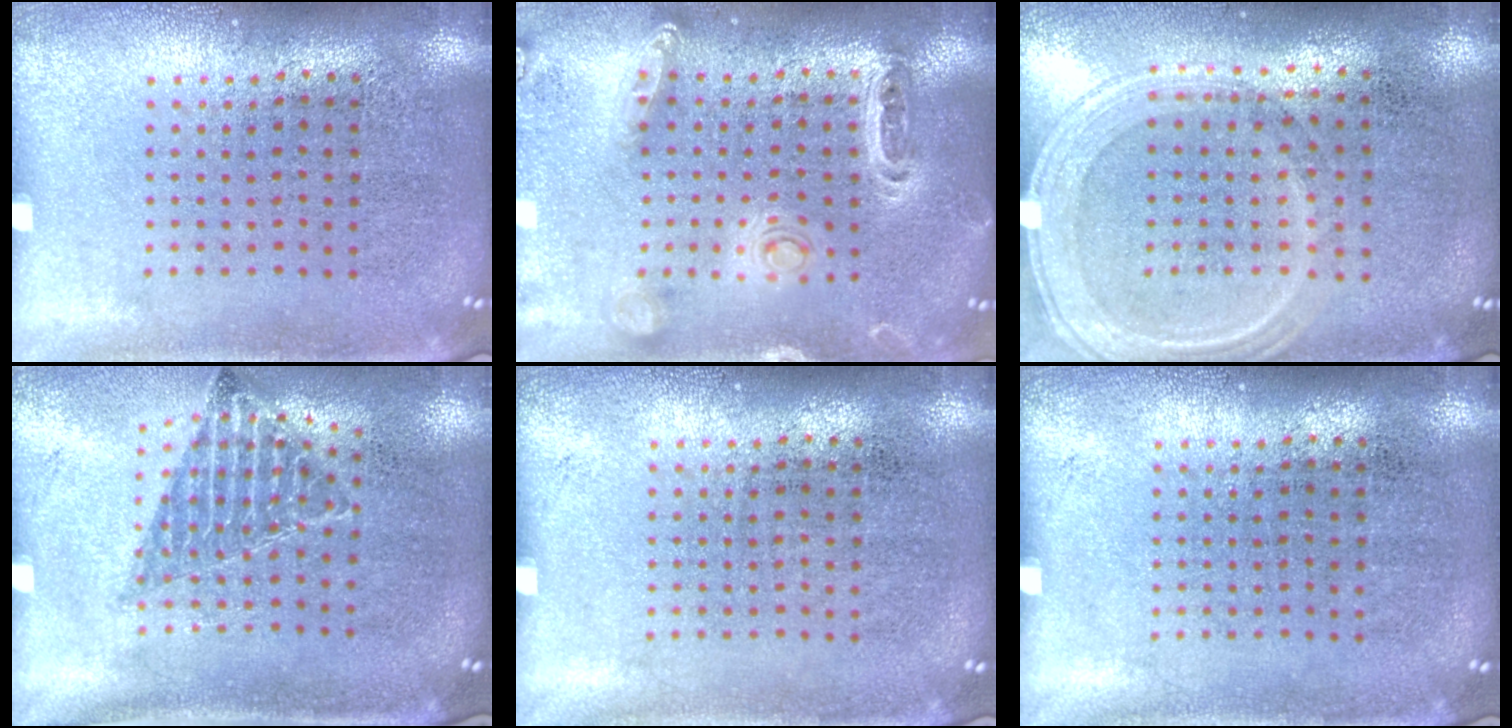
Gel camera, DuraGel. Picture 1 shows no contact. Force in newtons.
{"total": 1.2, "press": 1.2, "slide": 0.3}
{"total": 1.2, "press": 1.1, "slide": 0.5}
{"total": 0.9, "press": 0.8, "slide": 0.2}
{"total": 0.0}
{"total": 0.0}